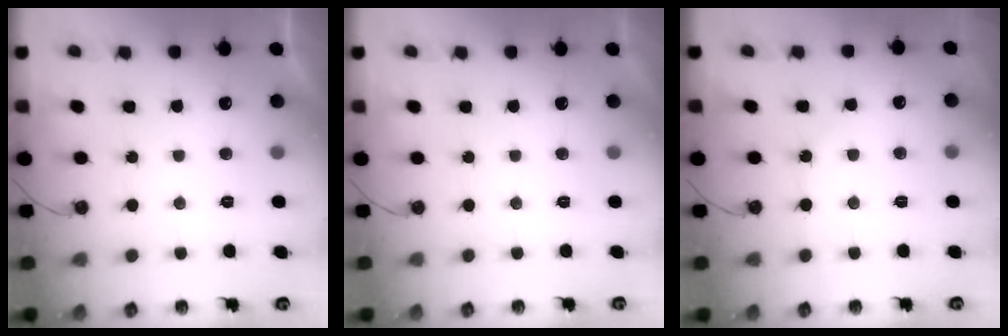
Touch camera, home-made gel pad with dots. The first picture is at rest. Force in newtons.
{"total": 0.0}
{"total": 4.4, "press": 4.3, "slide": 0.6}